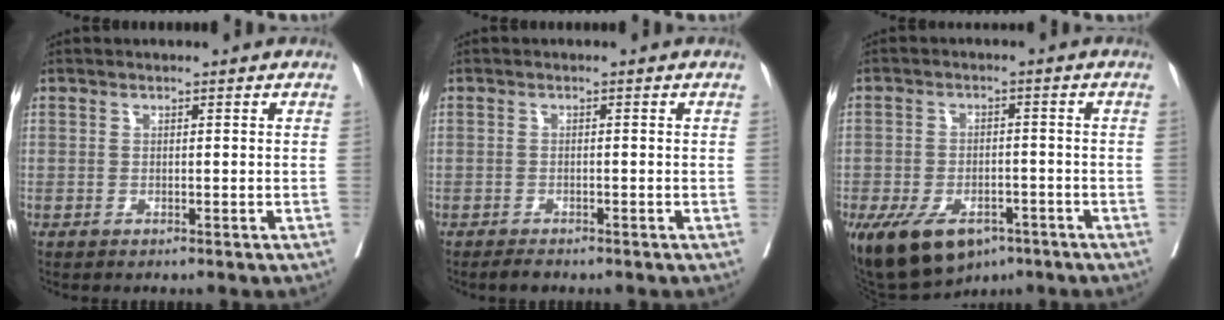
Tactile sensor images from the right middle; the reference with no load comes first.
{"total": 1.3, "force": [-1.2, 0.3, 0.5], "torque": [-0.010, -0.002, -0.016]}
{"total": 12.2, "force": [-7.6, 6.5, 6.9], "torque": [-0.130, -0.004, -0.117]}